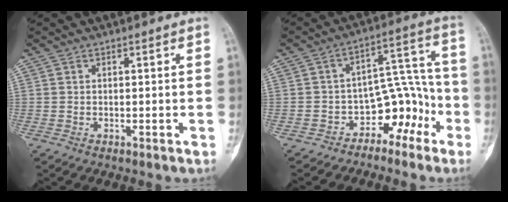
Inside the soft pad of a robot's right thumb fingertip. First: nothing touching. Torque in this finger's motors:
{"motor_torque": [0.49, -0.27, 0.46, -0.36, 0.07]}